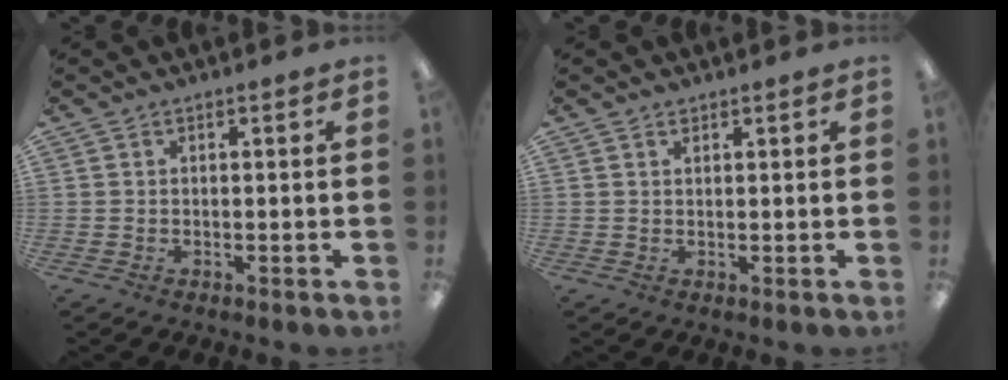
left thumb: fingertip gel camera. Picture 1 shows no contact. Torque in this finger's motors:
{"motor_torque": [0.18, 0.08, -0.32, -0.08, -0.03]}